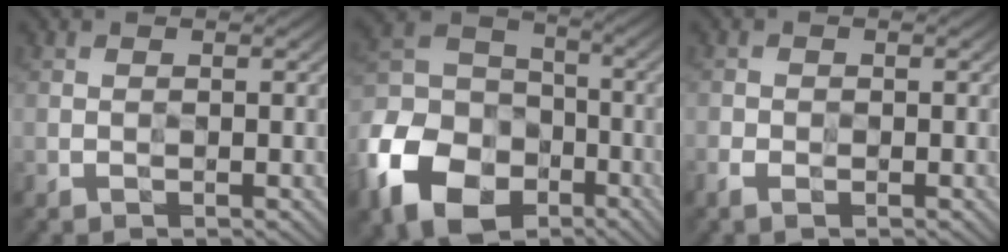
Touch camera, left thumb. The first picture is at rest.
{"total": 15.7, "force": [-7.8, 11.1, 7.9], "torque": [-0.229, -0.044, -0.154]}
{"total": 1.9, "force": [-1.3, 1.0, 0.9], "torque": [-0.016, -0.004, -0.028]}